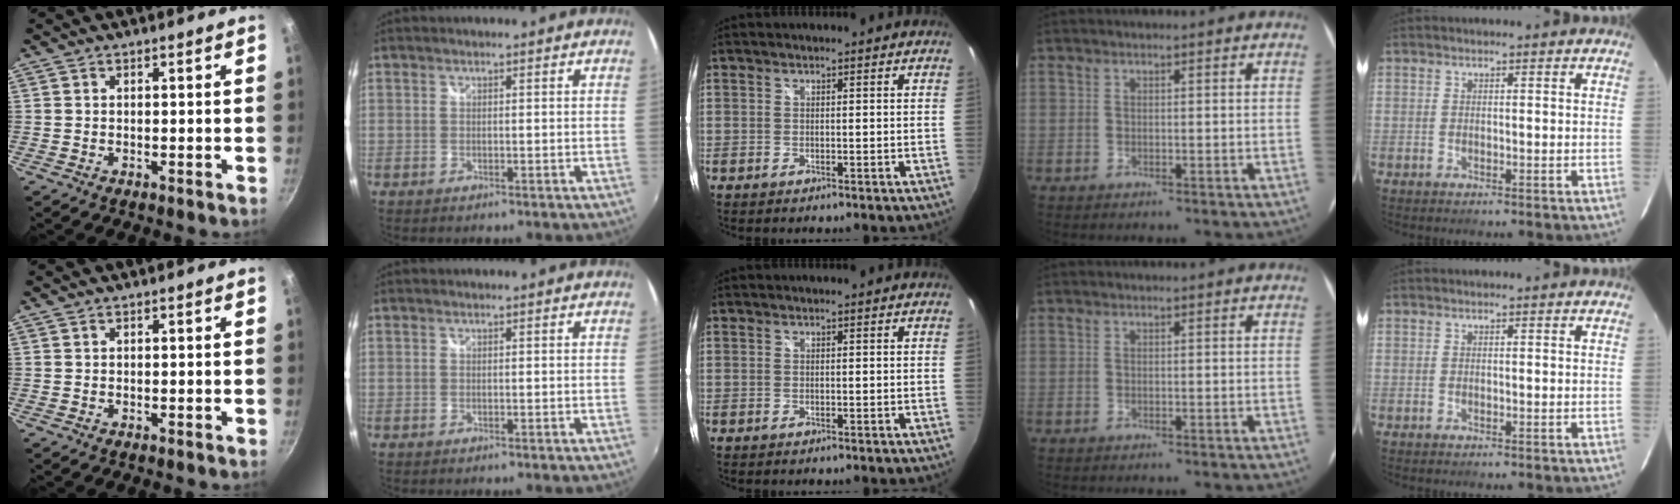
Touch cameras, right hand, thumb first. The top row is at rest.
{}